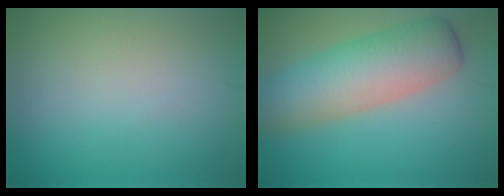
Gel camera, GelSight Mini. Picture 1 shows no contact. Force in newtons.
{"total": 7.5, "press": 7.5, "slide": 0.3}